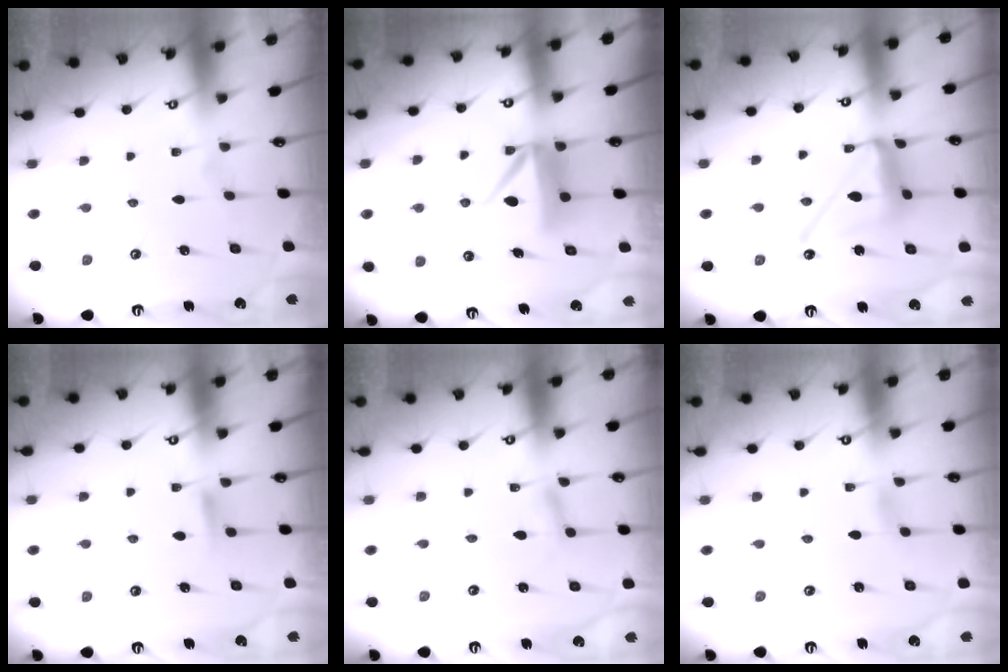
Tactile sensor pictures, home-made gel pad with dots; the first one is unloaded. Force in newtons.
{"total": 8.5, "press": 8.5, "slide": 0.8}
{"total": 13.4, "press": 13.4, "slide": 1.2}
{"total": 5.2, "press": 5.2, "slide": 0.7}
{"total": 3.0, "press": 3.0, "slide": 0.3}
{"total": 1.7, "press": 1.7, "slide": 0.2}